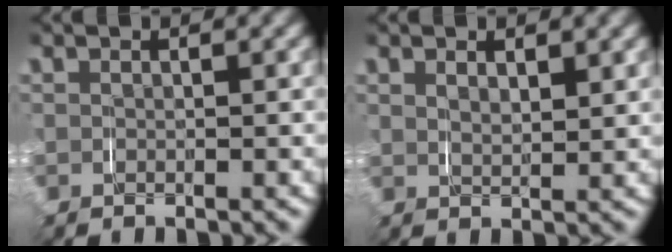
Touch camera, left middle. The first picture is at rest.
{"total": 1.4, "force": [1.1, 0.3, 0.8], "torque": [-0.015, -0.007, 0.025]}